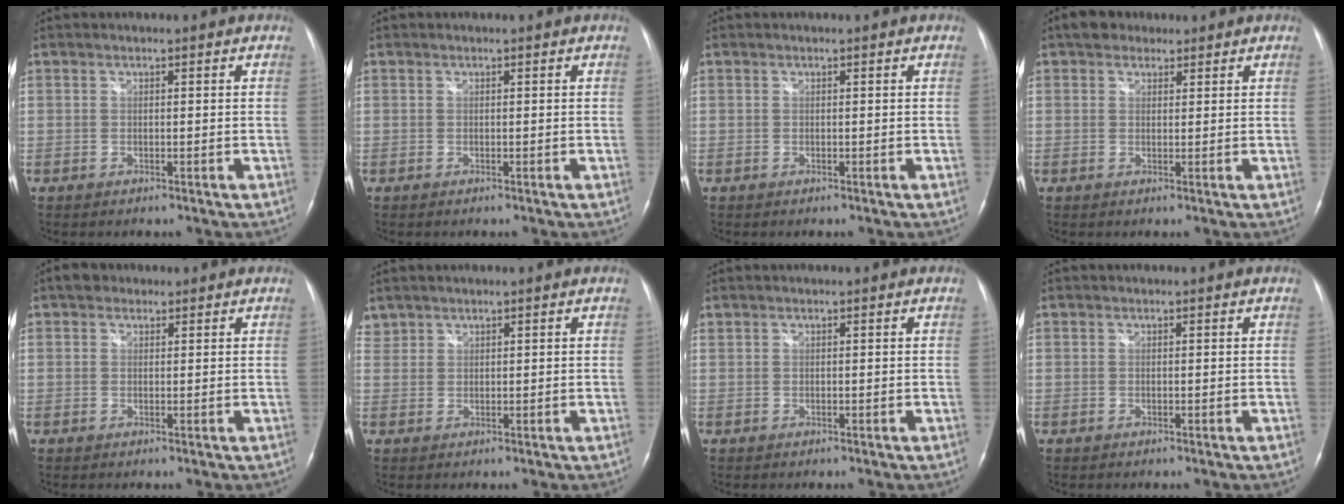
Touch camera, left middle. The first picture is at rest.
{"total": 0.0}
{"total": 0.0}
{"total": 3.6, "force": [2.5, 2.3, 1.1], "torque": [-0.020, 0.022, 0.041]}
{"total": 2.2, "force": [1.4, 1.5, 0.7], "torque": [-0.014, 0.018, 0.022]}
{"total": 1.7, "force": [1.5, 0.8, -0.2], "torque": [0.006, 0.011, 0.031]}
{"total": 0.0}
{"total": 0.0}